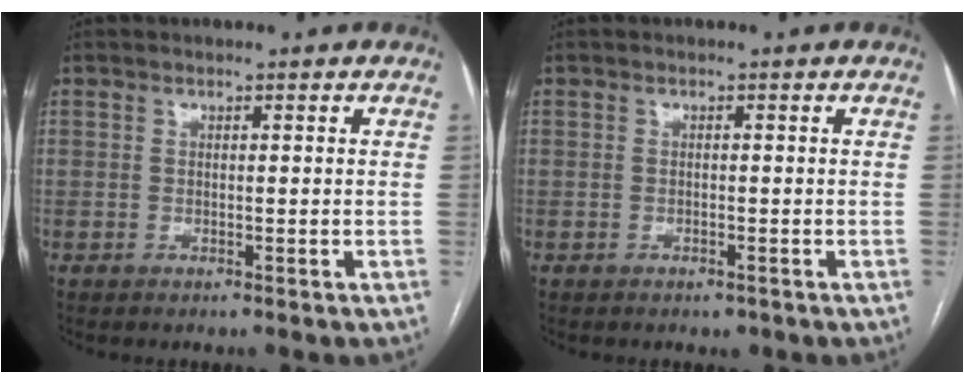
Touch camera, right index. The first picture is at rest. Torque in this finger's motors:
{"motor_torque": [0.06, 0.03, 0.04, -0.03]}